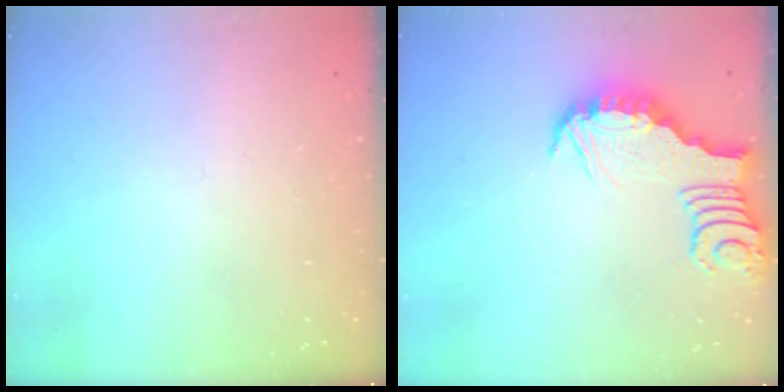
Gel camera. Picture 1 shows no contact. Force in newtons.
{"total": 3.7, "press": 3.7, "slide": 0.1}